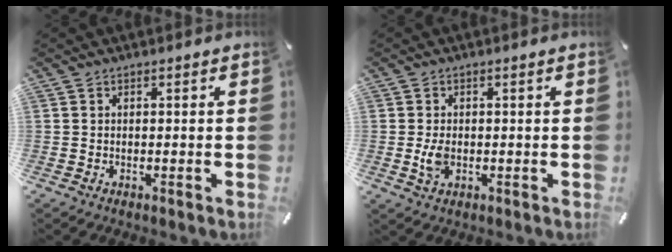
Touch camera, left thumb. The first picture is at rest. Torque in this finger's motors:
{"motor_torque": [0.09, 0.15, -0.08, 0.03, 0.03]}